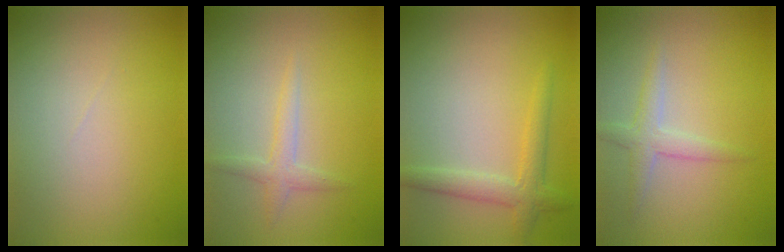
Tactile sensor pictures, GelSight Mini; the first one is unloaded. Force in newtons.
{"total": 1.7, "press": 1.7, "slide": 0.1}
{"total": 2.6, "press": 2.6, "slide": 0.1}
{"total": 2.1, "press": 2.1, "slide": 0.1}